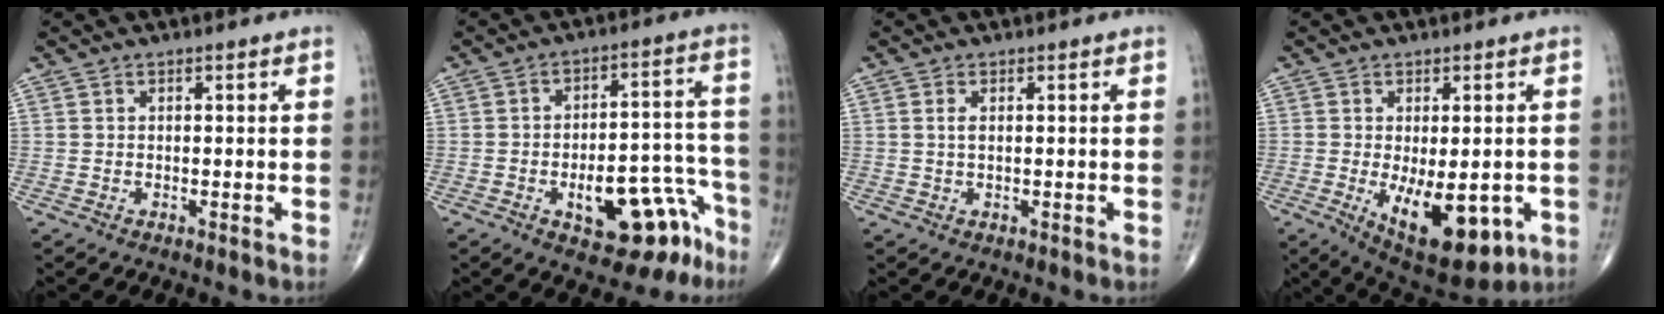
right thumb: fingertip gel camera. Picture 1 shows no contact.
{"total": 15.1, "force": [-8.1, 7.0, 10.7], "torque": [-0.106, 0.083, -0.101]}
{"total": 1.4, "force": [0.3, 0.6, 1.2], "torque": [-0.031, 0.002, 0.010]}
{"total": 13.7, "force": [-3.8, 6.2, 11.6], "torque": [-0.157, -0.019, -0.036]}